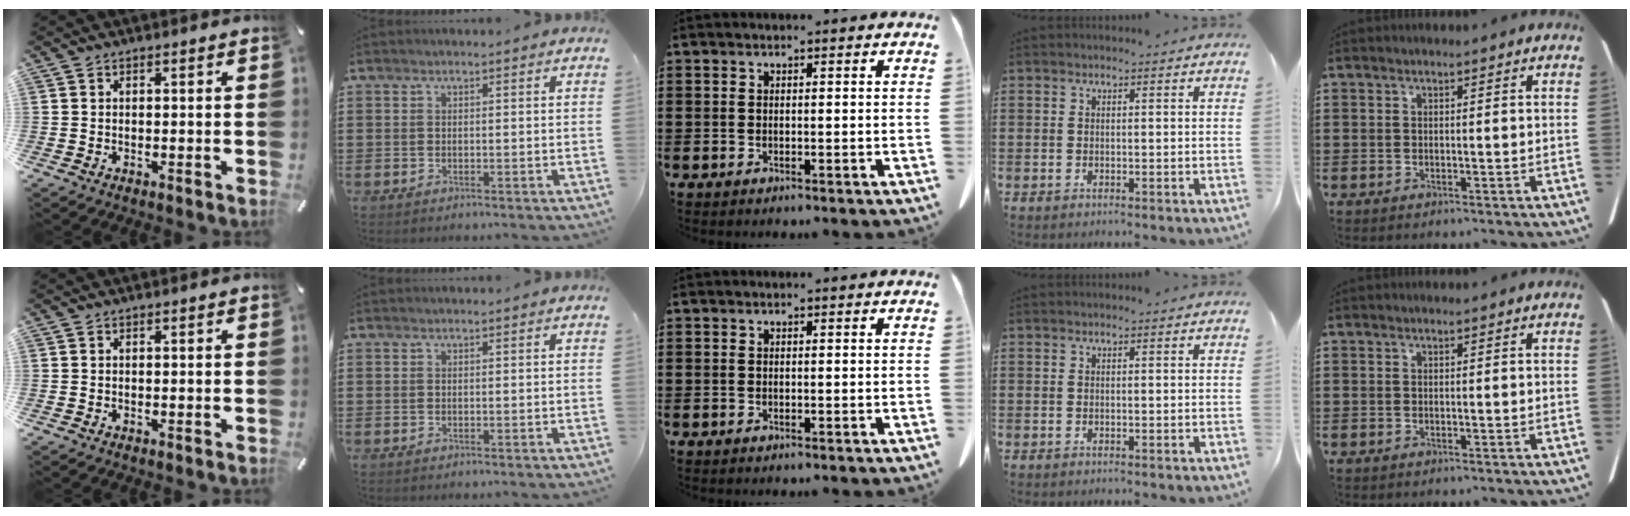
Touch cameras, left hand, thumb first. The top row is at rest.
{}